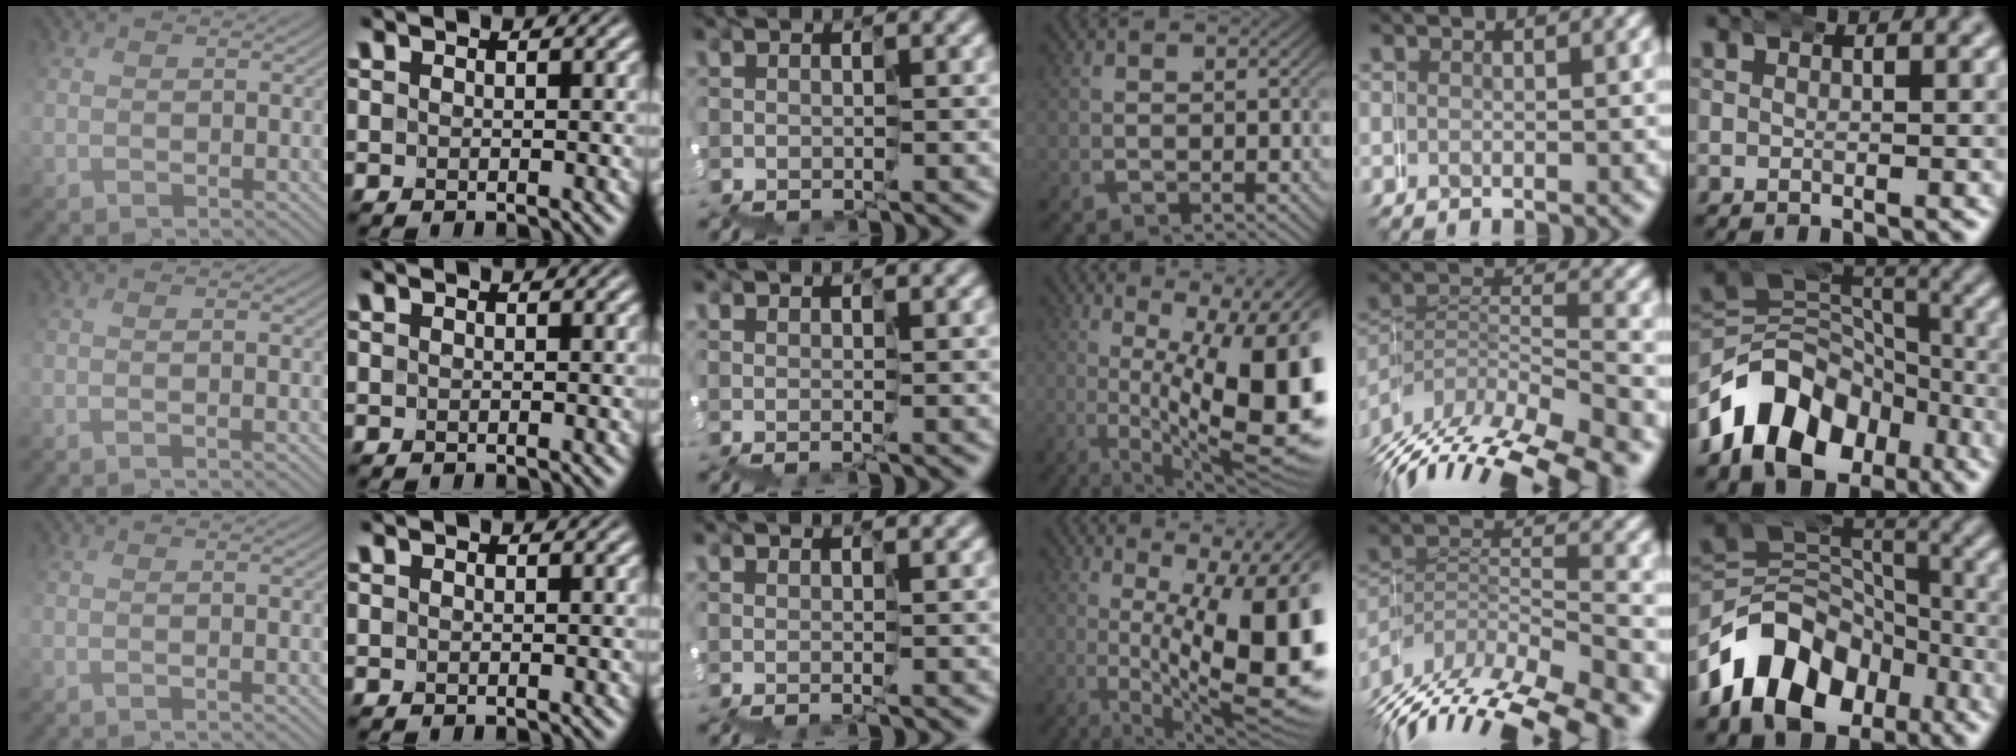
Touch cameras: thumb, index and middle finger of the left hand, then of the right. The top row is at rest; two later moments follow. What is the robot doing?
{"motion": "wrap", "object": "duck tape"}